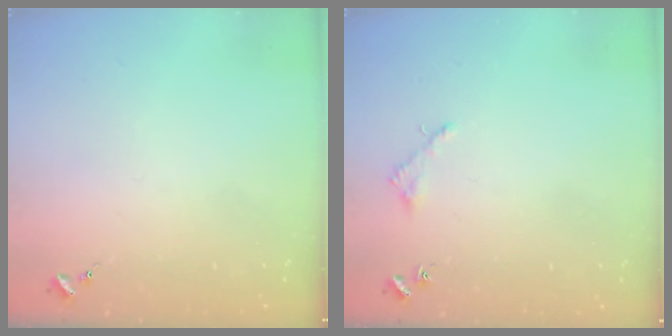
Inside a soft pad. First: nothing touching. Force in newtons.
{"total": 1.6, "press": 1.6, "slide": 0.2}